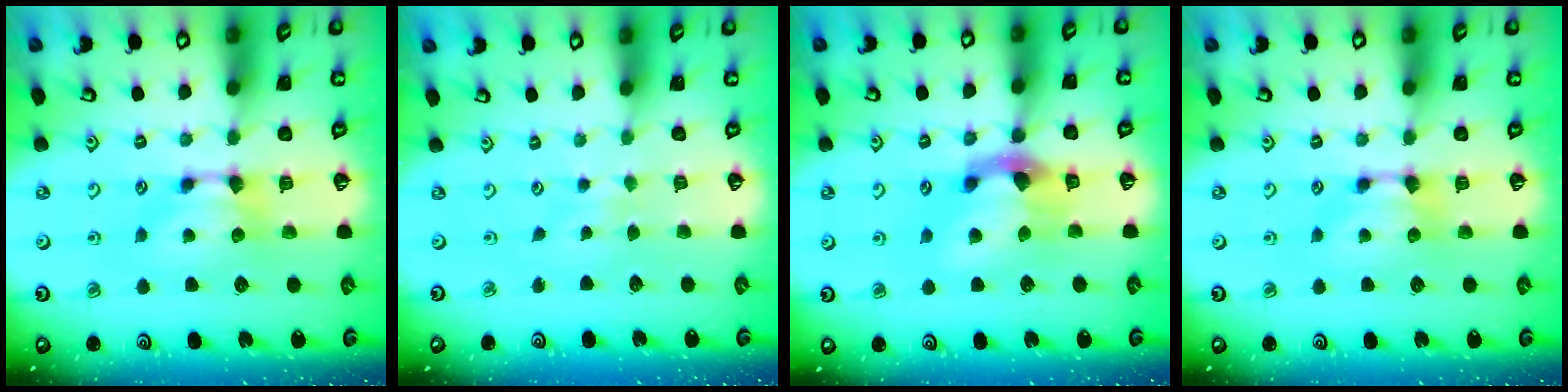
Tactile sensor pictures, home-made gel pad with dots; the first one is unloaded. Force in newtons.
{"total": 3.5, "press": 3.5, "slide": 0.4}
{"total": 4.7, "press": 4.1, "slide": 2.1}
{"total": 0.0}